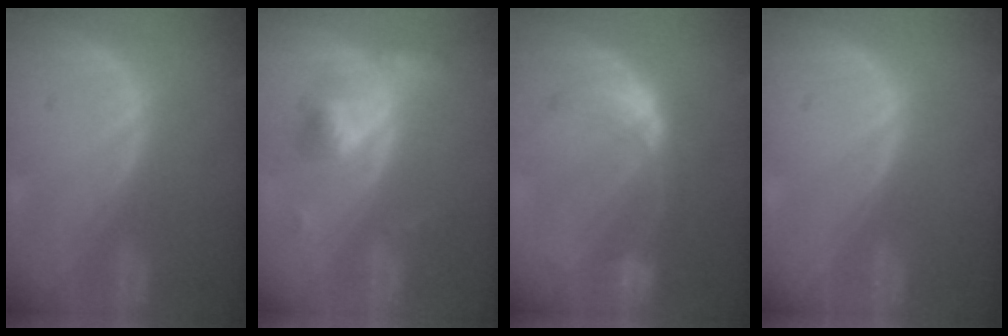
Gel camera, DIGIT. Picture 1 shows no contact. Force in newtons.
{"total": 5.3, "press": 5.0, "slide": 1.7}
{"total": 7.9, "press": 7.0, "slide": 3.7}
{"total": 0.0}